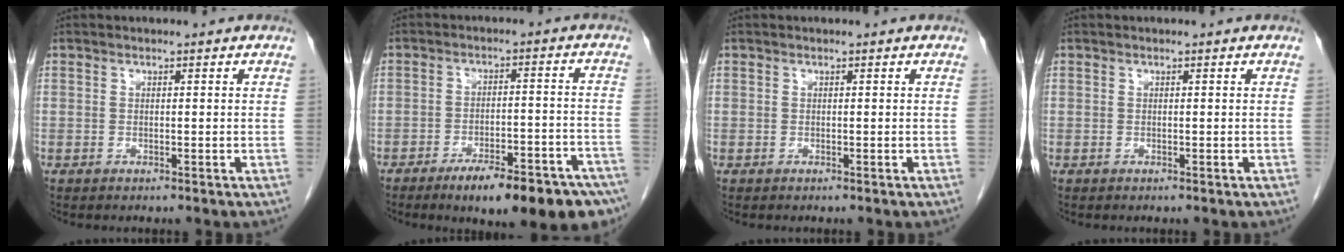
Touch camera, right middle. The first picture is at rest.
{"total": 15.7, "force": [-11.3, 3.5, 10.3], "torque": [-0.079, 0.019, -0.159]}
{"total": 0.0}
{"total": 0.0}